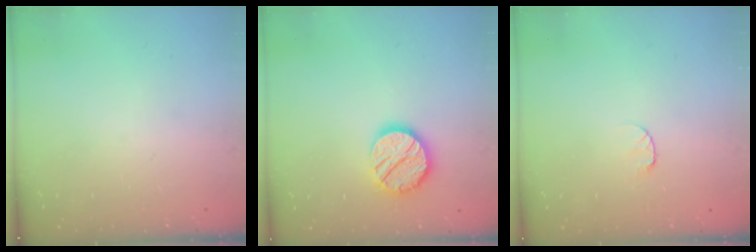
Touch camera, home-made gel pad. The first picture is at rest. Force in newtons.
{"total": 13.3, "press": 13.3, "slide": 0.8}
{"total": 5.4, "press": 5.4, "slide": 0.6}